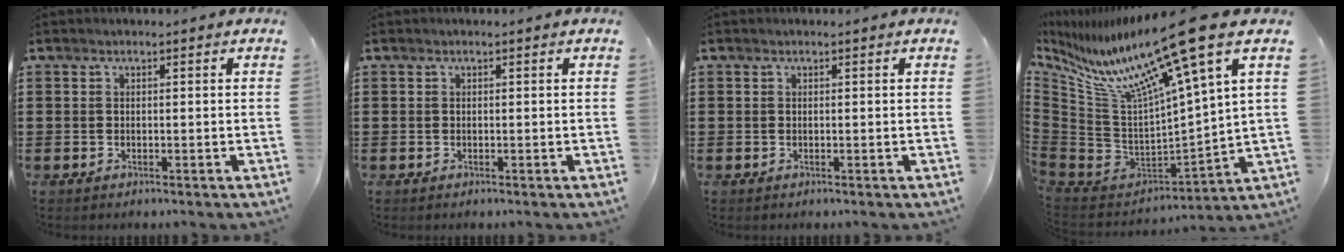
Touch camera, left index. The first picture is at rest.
{"total": 0.0}
{"total": 0.0}
{"total": 16.7, "force": [10.4, 0.9, 12.9], "torque": [-0.266, -0.080, 0.155]}